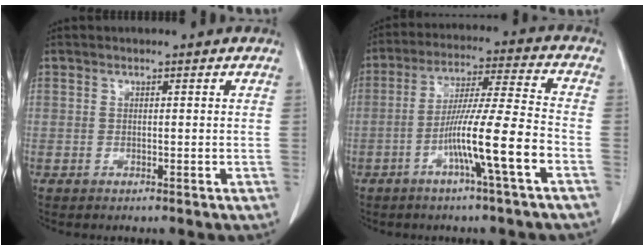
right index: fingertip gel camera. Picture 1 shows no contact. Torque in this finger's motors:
{"motor_torque": [1.31, -0.83, 0.82, 0.14]}